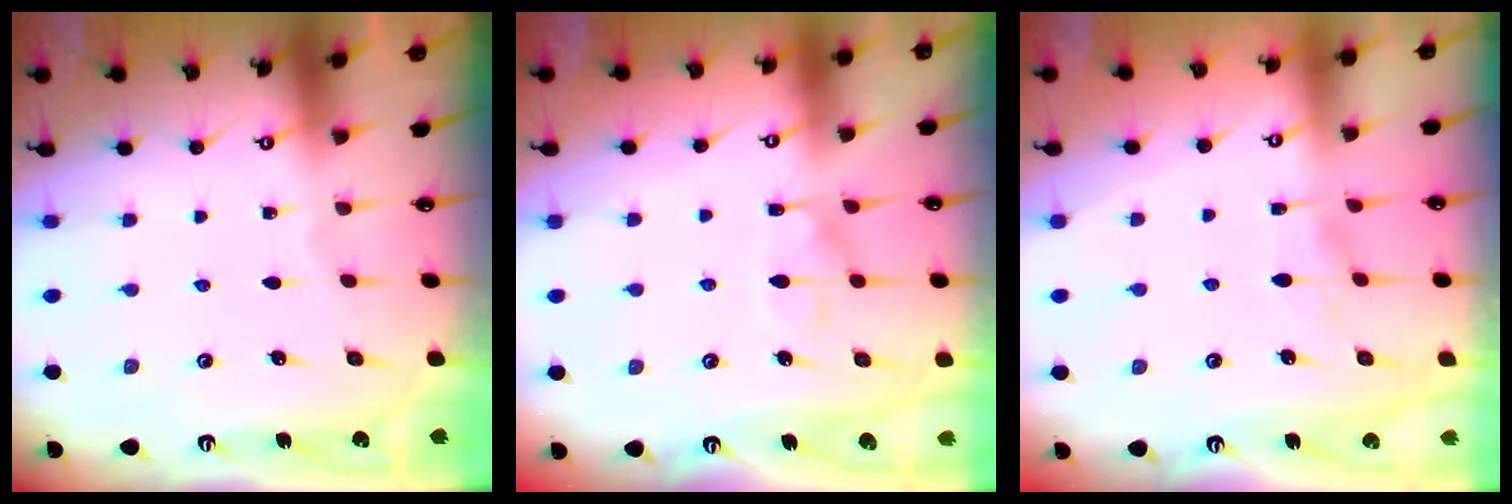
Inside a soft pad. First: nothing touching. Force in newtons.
{"total": 7.8, "press": 7.7, "slide": 0.7}
{"total": 1.2, "press": 0.8, "slide": 0.9}